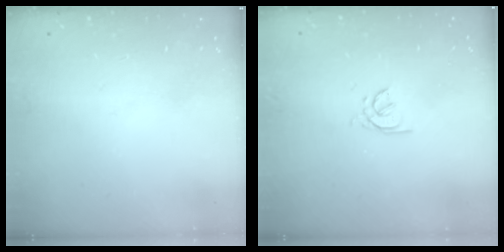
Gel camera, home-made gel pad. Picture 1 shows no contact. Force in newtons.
{"total": 2.8, "press": 2.7, "slide": 0.8}